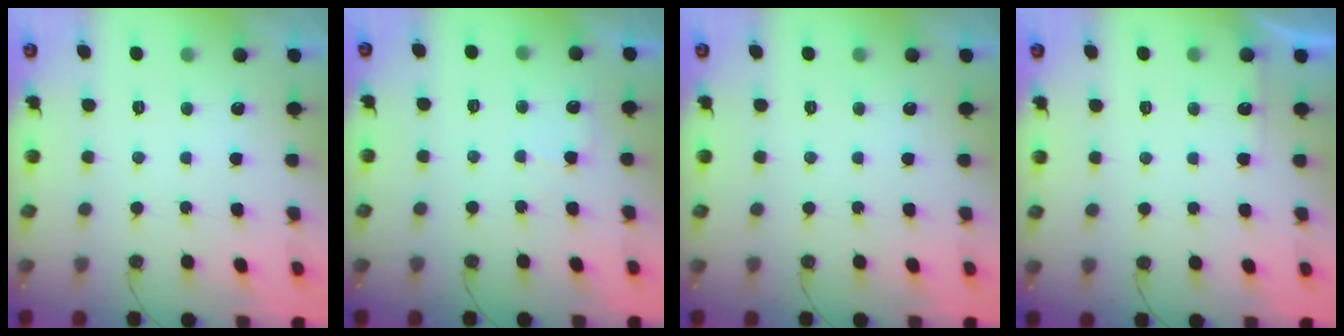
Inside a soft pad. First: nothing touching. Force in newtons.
{"total": 4.3, "press": 4.2, "slide": 0.5}
{"total": 0.0}
{"total": 2.6, "press": 2.6, "slide": 0.5}